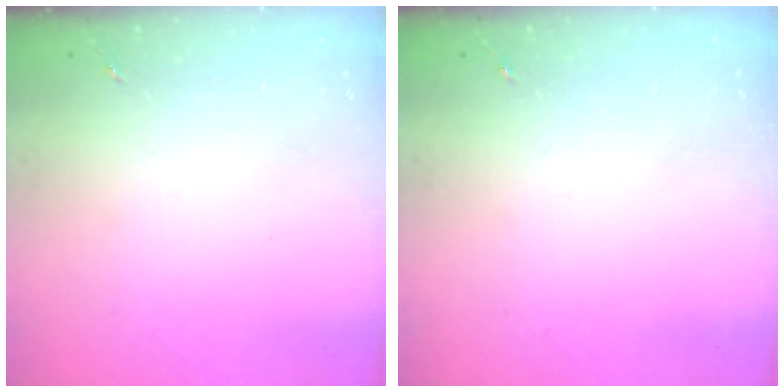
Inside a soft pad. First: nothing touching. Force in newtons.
{"total": 0.0}